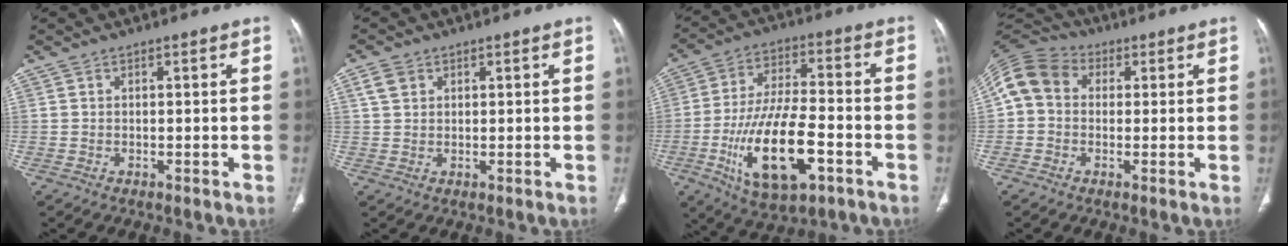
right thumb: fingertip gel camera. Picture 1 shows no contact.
{"total": 3.5, "force": [1.6, 2.6, 1.8], "torque": [-0.029, 0.000, 0.036]}
{"total": 18.2, "force": [-6.4, 7.5, 15.2], "torque": [-0.276, 0.023, -0.103]}
{"total": 9.6, "force": [1.0, 8.0, 5.1], "torque": [-0.094, 0.030, 0.002]}